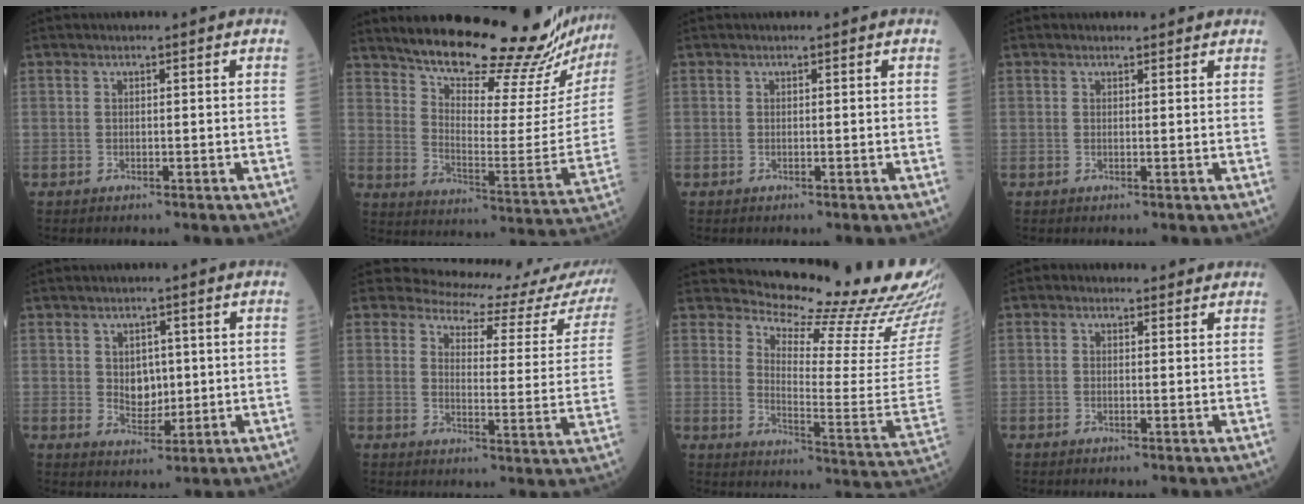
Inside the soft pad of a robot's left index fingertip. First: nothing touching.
{"total": 24.4, "force": [22.2, 0.8, 10.2], "torque": [-0.151, -0.090, 0.300]}
{"total": 0.0}
{"total": 1.4, "force": [1.3, 0.4, 0.0], "torque": [-0.001, 0.003, 0.013]}
{"total": 3.9, "force": [0.7, 2.8, 2.6], "torque": [-0.037, 0.002, 0.020]}
{"total": 16.6, "force": [16.0, 3.1, 3.0], "torque": [-0.006, -0.086, 0.155]}
{"total": 21.7, "force": [20.7, 1.1, 6.6], "torque": [-0.100, -0.132, 0.244]}
{"total": 2.2, "force": [1.7, 1.4, 0.6], "torque": [0.000, 0.017, 0.019]}